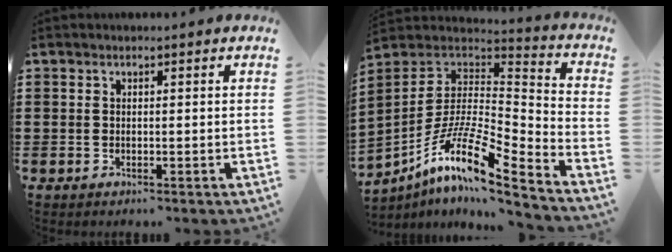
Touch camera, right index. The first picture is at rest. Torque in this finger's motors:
{"motor_torque": [1.82, 0.31, 0.64, 0.19]}